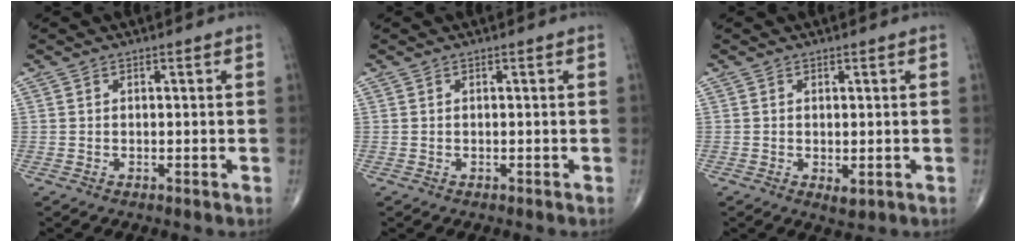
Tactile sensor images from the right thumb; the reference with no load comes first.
{"total": 0.0}
{"total": 1.8, "force": [-0.3, 0.9, 1.5], "torque": [-0.021, -0.005, -0.001]}